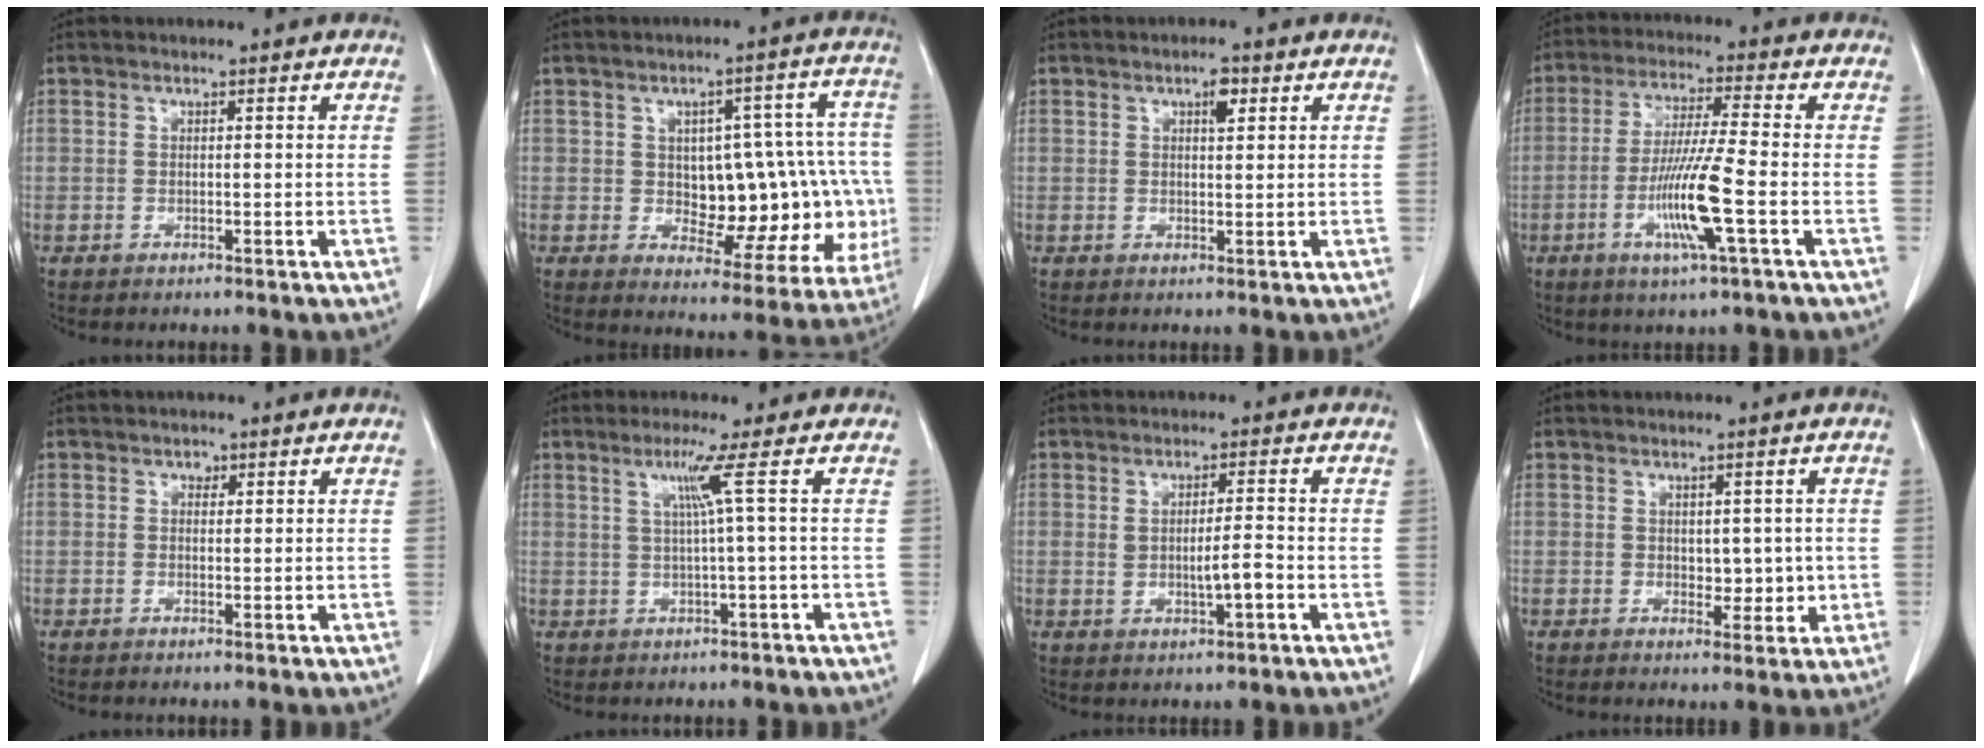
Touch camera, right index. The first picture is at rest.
{"total": 16.2, "force": [-1.0, 8.0, 14.1], "torque": [-0.160, 0.035, 0.007]}
{"total": 2.4, "force": [1.2, 0.9, 1.9], "torque": [-0.032, 0.001, 0.019]}
{"total": 10.5, "force": [-3.1, -0.5, 10.0], "torque": [-0.198, -0.015, -0.063]}
{"total": 1.0, "force": [0.5, 0.8, 0.4], "torque": [-0.003, 0.000, 0.005]}
{"total": 3.7, "force": [1.0, -1.7, 3.1], "torque": [-0.062, -0.001, 0.026]}
{"total": 4.0, "force": [-0.6, 0.7, 3.9], "torque": [-0.065, -0.002, -0.005]}
{"total": 3.7, "force": [0.1, 2.3, 2.9], "torque": [-0.031, -0.001, 0.010]}